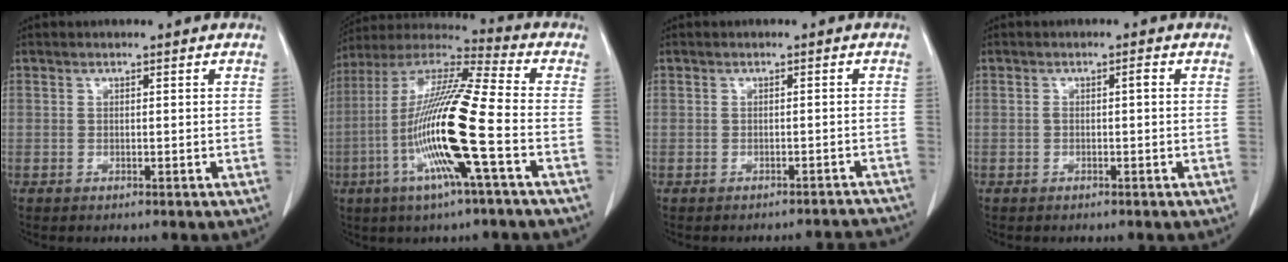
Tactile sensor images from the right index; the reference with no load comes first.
{"total": 17.9, "force": [-4.8, -0.1, 17.3], "torque": [-0.347, -0.009, -0.103]}
{"total": 6.3, "force": [-6.2, 1.4, 0.2], "torque": [0.006, 0.016, -0.057]}
{"total": 1.1, "force": [-0.1, 0.2, 1.1], "torque": [-0.017, 0.002, 0.000]}